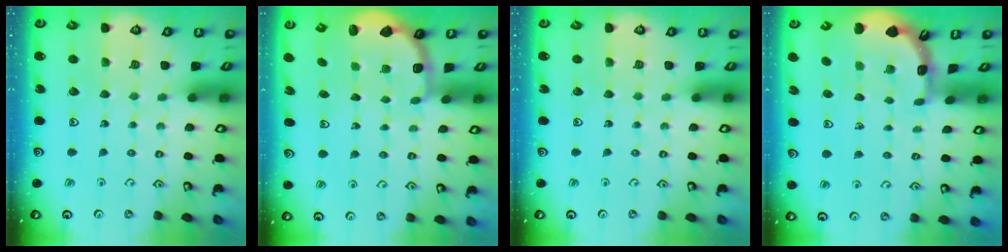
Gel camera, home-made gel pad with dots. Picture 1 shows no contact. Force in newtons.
{"total": 2.8, "press": 2.1, "slide": 1.9}
{"total": 0.0}
{"total": 1.8, "press": 1.8, "slide": 0.1}